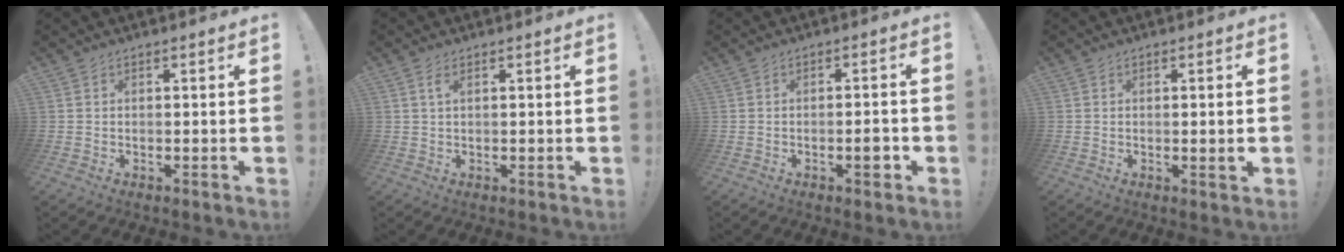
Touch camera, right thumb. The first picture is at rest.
{"total": 2.0, "force": [0.8, 0.7, 1.7], "torque": [-0.028, -0.001, 0.012]}
{"total": 3.8, "force": [-1.5, 1.1, 3.3], "torque": [-0.038, 0.003, -0.026]}
{"total": 2.1, "force": [0.1, -0.1, 2.1], "torque": [-0.030, -0.005, -0.001]}